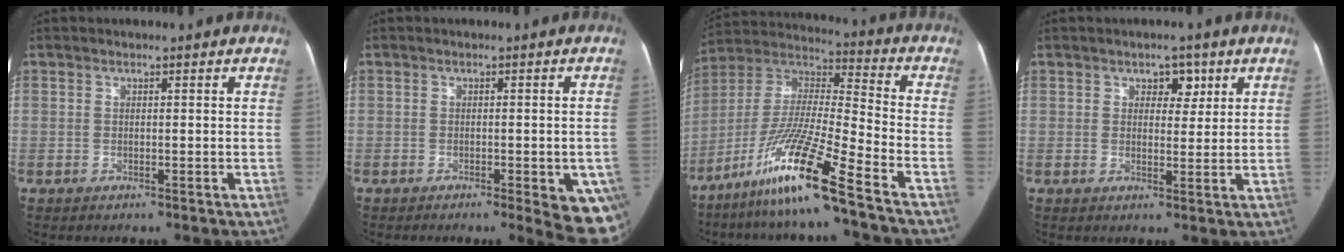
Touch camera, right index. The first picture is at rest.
{"total": 8.9, "force": [-4.2, 2.2, 7.5], "torque": [-0.060, -0.004, -0.049]}
{"total": 17.2, "force": [-11.1, -1.2, 13.1], "torque": [-0.279, -0.023, -0.205]}
{"total": 3.4, "force": [1.7, 2.2, 2.0], "torque": [-0.021, 0.006, 0.024]}